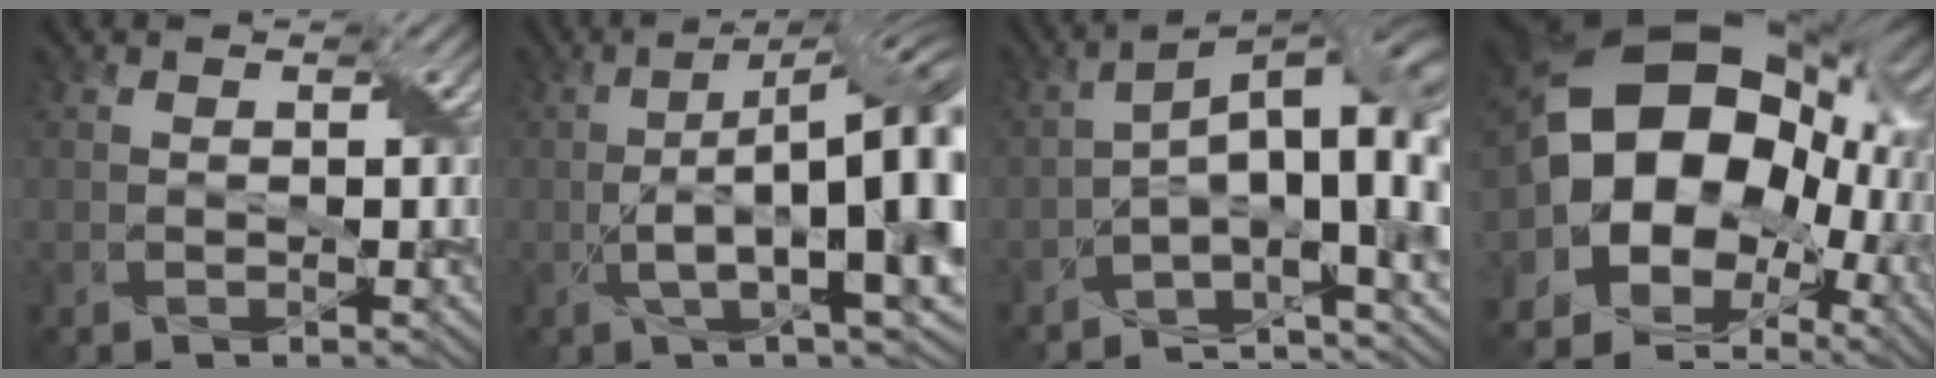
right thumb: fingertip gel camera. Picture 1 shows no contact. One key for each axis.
{"total": 16.0, "fx": -0.5, "fy": 5.0, "fz": 15.2, "tx": -0.231, "ty": 0.004, "tz": -0.007}
{"total": 13.0, "fx": -2.3, "fy": 5.3, "fz": 11.6, "tx": -0.167, "ty": 0.001, "tz": -0.041}
{"total": 21.6, "fx": -0.4, "fy": 16.2, "fz": 14.2, "tx": -0.259, "ty": -0.008, "tz": -0.007}